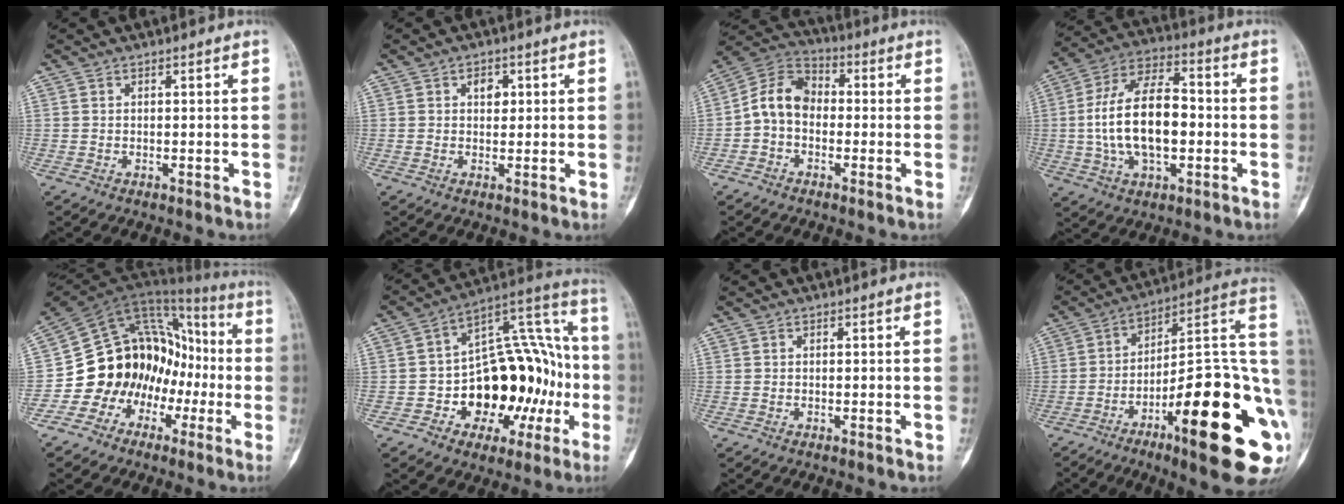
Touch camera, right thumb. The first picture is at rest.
{"total": 2.6, "force": [0.8, 1.9, 1.5], "torque": [-0.011, 0.001, 0.009]}
{"total": 9.1, "force": [-1.2, 6.8, 5.9], "torque": [-0.095, 0.035, -0.040]}
{"total": 17.1, "force": [-1.1, 9.1, 14.4], "torque": [-0.260, 0.030, -0.023]}
{"total": 18.3, "force": [-5.8, 15.2, 8.4], "torque": [-0.082, 0.113, -0.100]}
{"total": 25.0, "force": [-4.4, 15.6, 19.0], "torque": [-0.223, 0.059, -0.053]}
{"total": 0.5, "force": [-0.1, 0.2, 0.4], "torque": [-0.007, -0.001, -0.001]}
{"total": 29.4, "force": [-9.1, 8.0, 26.8], "torque": [-0.321, 0.031, -0.128]}